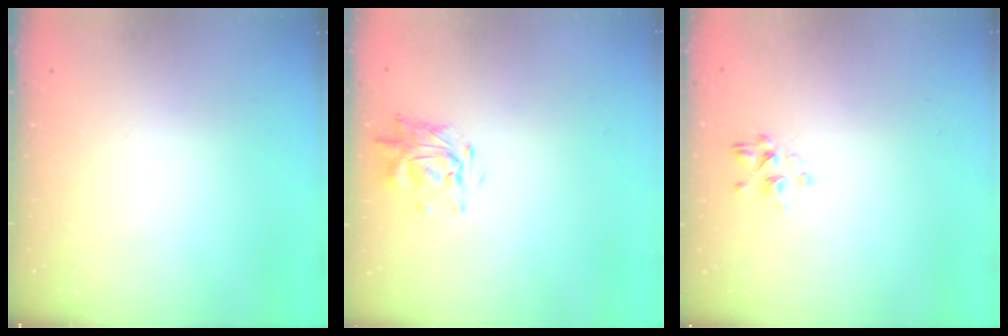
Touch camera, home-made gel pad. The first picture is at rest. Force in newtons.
{"total": 1.5, "press": 1.5, "slide": 0.1}
{"total": 2.3, "press": 2.1, "slide": 1.0}